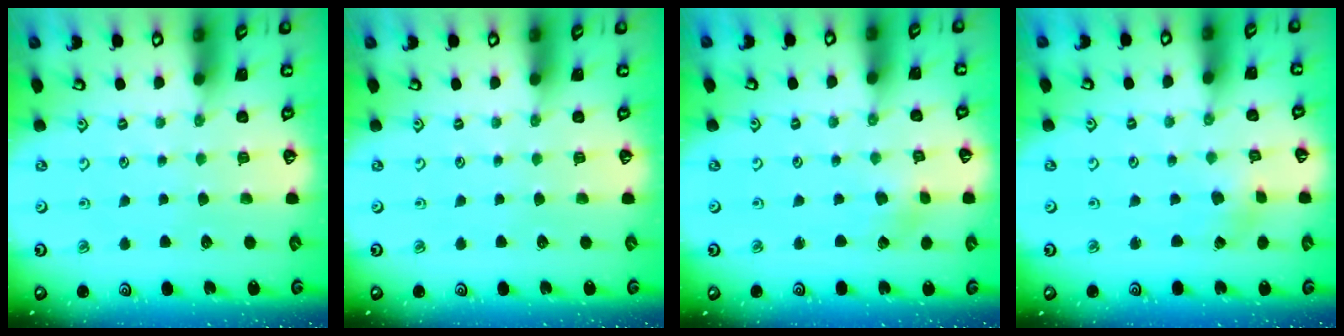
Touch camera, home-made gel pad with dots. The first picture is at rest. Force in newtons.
{"total": 0.0}
{"total": 1.4, "press": 1.4, "slide": 0.2}
{"total": 1.0, "press": 1.0, "slide": 0.0}